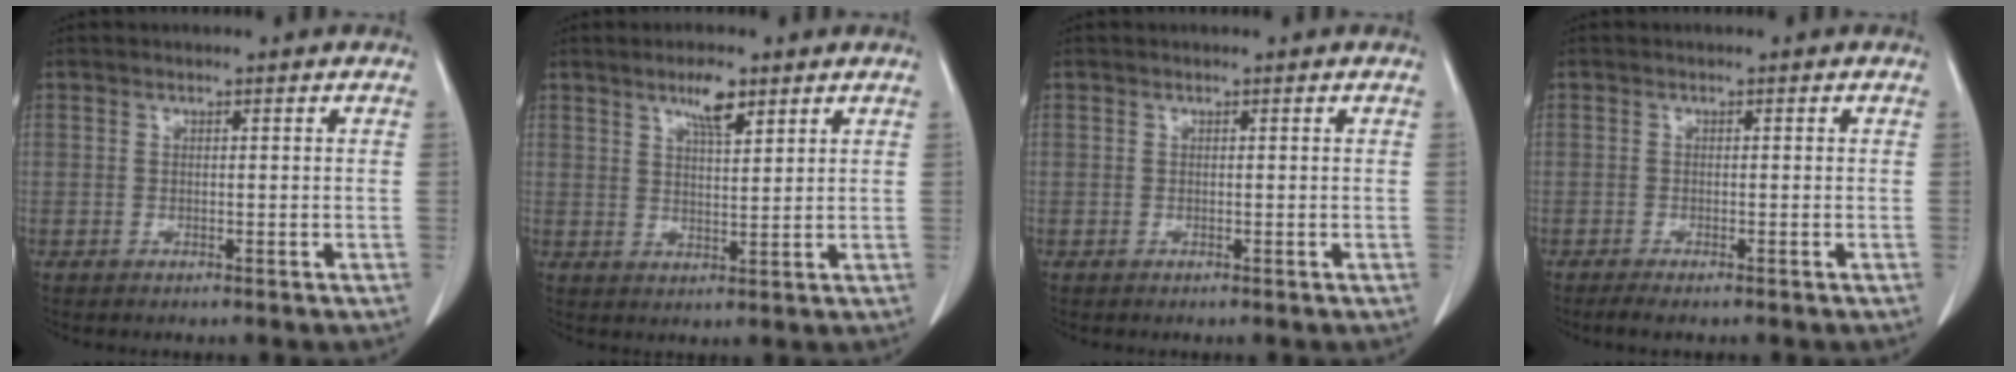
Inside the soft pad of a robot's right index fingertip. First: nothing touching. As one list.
[{"total": 4.7, "force": [3.0, 1.0, 3.5], "torque": [-0.064, 0.000, 0.052]}, {"total": 0.0}, {"total": 2.2, "force": [-1.7, 0.2, 1.4], "torque": [-0.022, -0.005, -0.027]}]